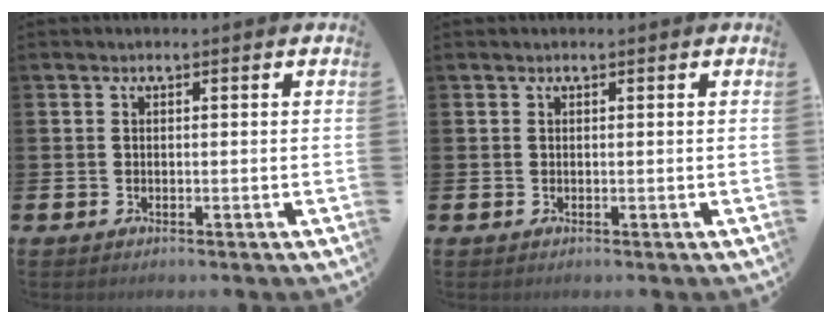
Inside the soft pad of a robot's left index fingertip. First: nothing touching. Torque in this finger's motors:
{"motor_torque": [0.08, -0.12, -0.13, -0.01]}